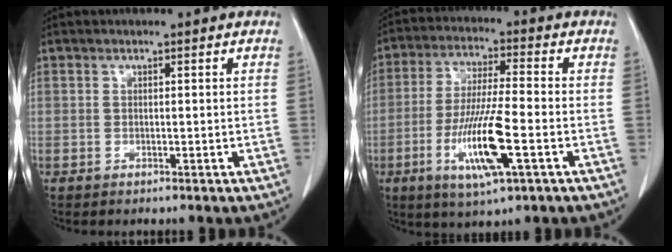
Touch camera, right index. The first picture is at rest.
{"total": 13.7, "force": [-4.4, 0.5, 13.0], "torque": [-0.264, -0.021, -0.083]}